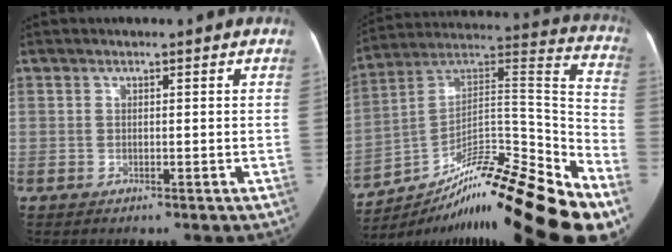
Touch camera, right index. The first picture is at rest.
{"total": 26.8, "force": [-18.7, 2.1, 19.0], "torque": [-0.251, 0.038, -0.310]}